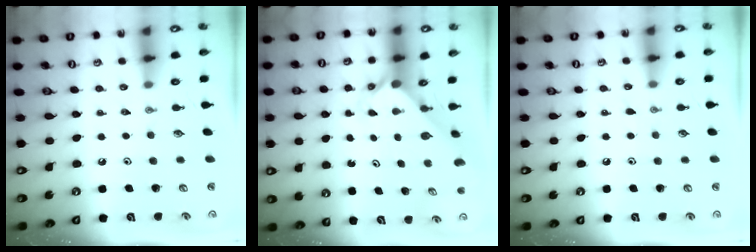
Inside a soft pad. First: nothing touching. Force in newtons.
{"total": 2.4, "press": 2.4, "slide": 0.2}
{"total": 3.9, "press": 3.9, "slide": 0.2}